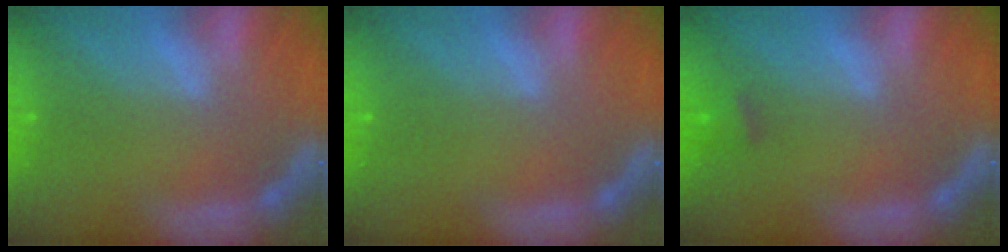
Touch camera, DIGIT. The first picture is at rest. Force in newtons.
{"total": 0.0}
{"total": 1.4}